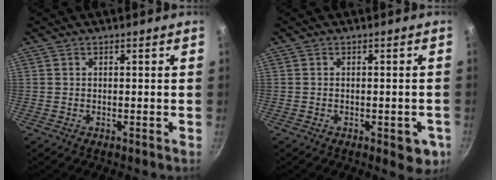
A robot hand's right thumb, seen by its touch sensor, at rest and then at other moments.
{"total": 5.5, "force": [-2.0, 2.5, 4.5], "torque": [-0.036, 0.003, -0.022]}